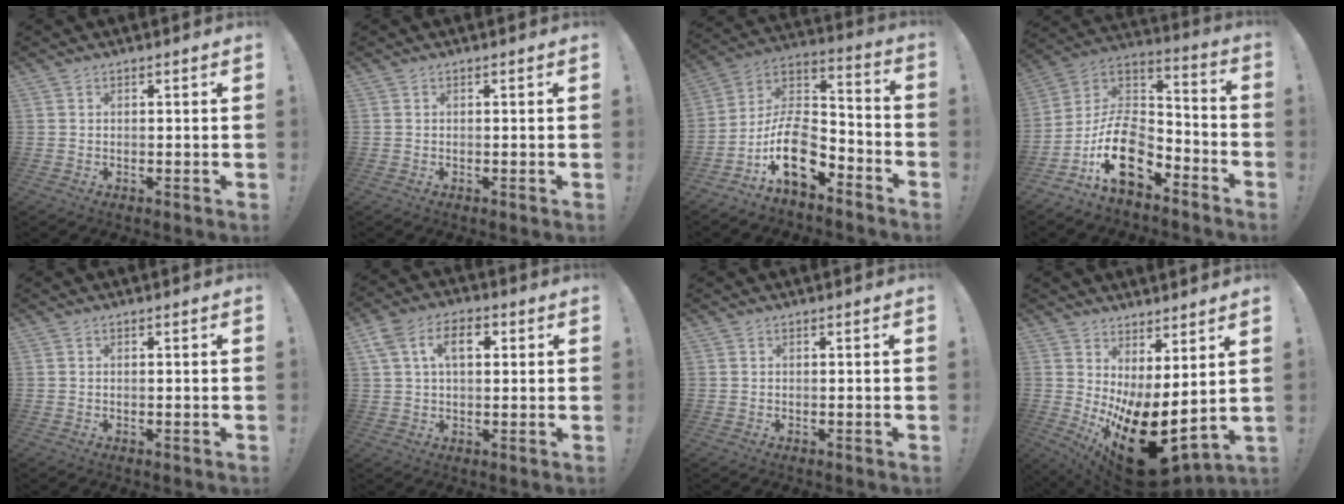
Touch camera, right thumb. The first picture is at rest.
{"total": 0.0}
{"total": 17.2, "force": [-8.0, 10.2, 11.3], "torque": [-0.198, 0.049, -0.128]}
{"total": 18.8, "force": [-8.6, 11.8, 11.7], "torque": [-0.205, 0.050, -0.140]}
{"total": 0.0}
{"total": 9.8, "force": [2.8, 6.0, 7.3], "torque": [-0.126, 0.011, 0.050]}
{"total": 0.0}
{"total": 17.6, "force": [-5.5, 7.0, 15.1], "torque": [-0.219, 0.008, -0.068]}